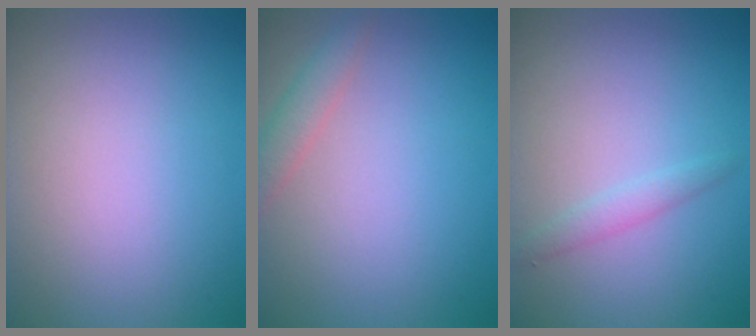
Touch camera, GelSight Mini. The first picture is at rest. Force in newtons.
{"total": 1.9, "press": 1.9, "slide": 0.1}
{"total": 1.3, "press": 1.2, "slide": 0.0}